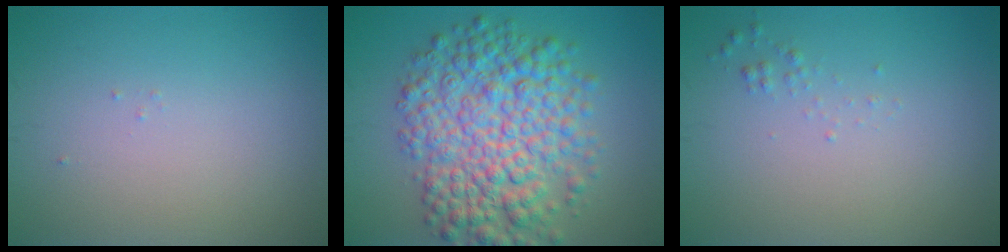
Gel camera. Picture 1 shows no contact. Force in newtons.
{"total": 9.1, "press": 9.1, "slide": 0.1}
{"total": 0.6, "press": 0.6, "slide": 0.0}